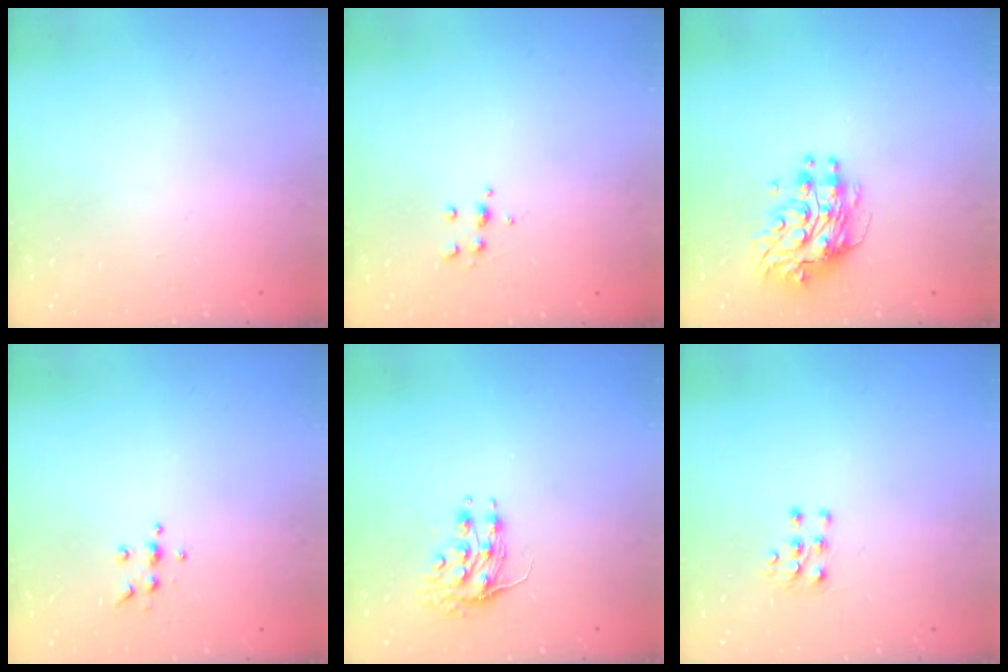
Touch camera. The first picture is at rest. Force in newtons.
{"total": 5.8, "press": 5.7, "slide": 0.8}
{"total": 9.4, "press": 9.3, "slide": 0.9}
{"total": 5.6, "press": 5.6, "slide": 0.7}
{"total": 8.4, "press": 8.3, "slide": 1.0}
{"total": 5.5, "press": 5.4, "slide": 1.1}